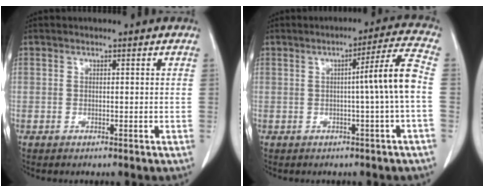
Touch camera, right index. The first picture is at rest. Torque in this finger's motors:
{"motor_torque": [0.66, -0.24, 0.24, 0.10]}